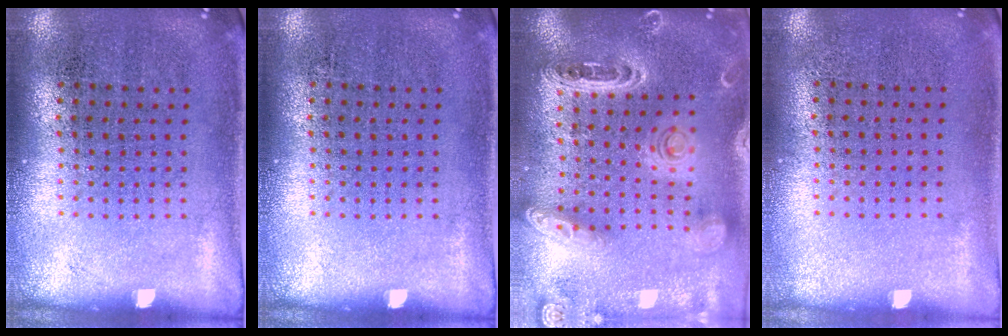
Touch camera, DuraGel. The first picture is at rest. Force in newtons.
{"total": 0.0}
{"total": 1.9, "press": 1.9, "slide": 0.5}
{"total": 0.0}